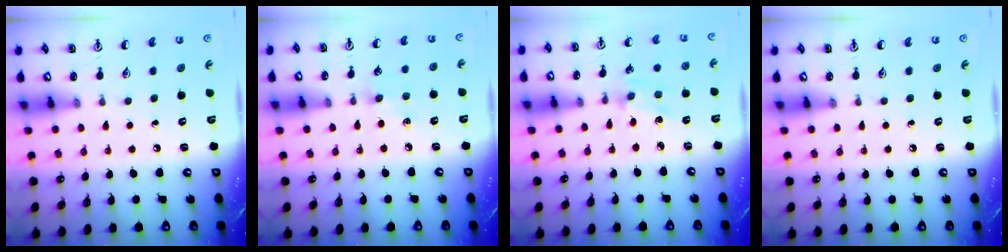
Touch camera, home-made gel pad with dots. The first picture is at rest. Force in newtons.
{"total": 6.3, "press": 6.2, "slide": 0.7}
{"total": 1.8, "press": 1.7, "slide": 0.3}
{"total": 0.0}